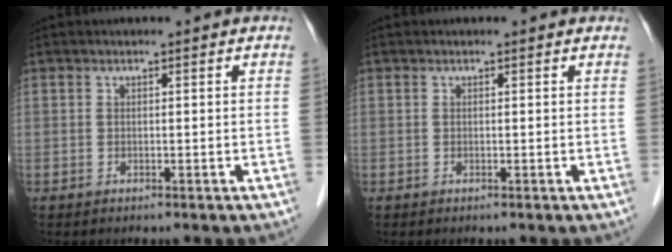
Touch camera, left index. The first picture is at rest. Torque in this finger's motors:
{"motor_torque": [-0.07, 0.13, -0.27, -0.03]}